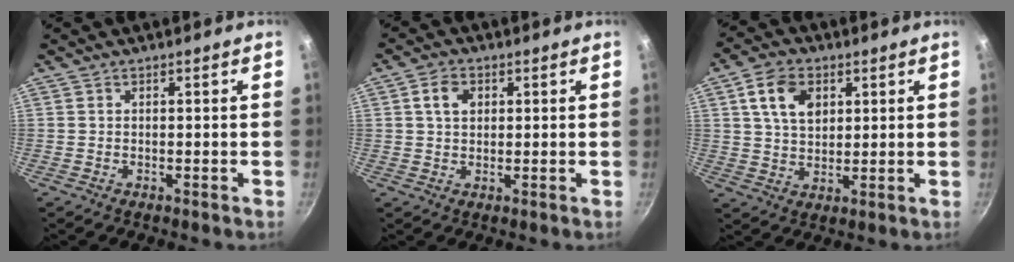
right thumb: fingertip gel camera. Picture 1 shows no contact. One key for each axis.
{"total": 4.4, "fx": 1.2, "fy": 3.3, "fz": 2.7, "tx": -0.034, "ty": 0.005, "tz": 0.018}
{"total": 8.9, "fx": 3.0, "fy": 6.1, "fz": 5.7, "tx": -0.084, "ty": -0.001, "tz": 0.052}